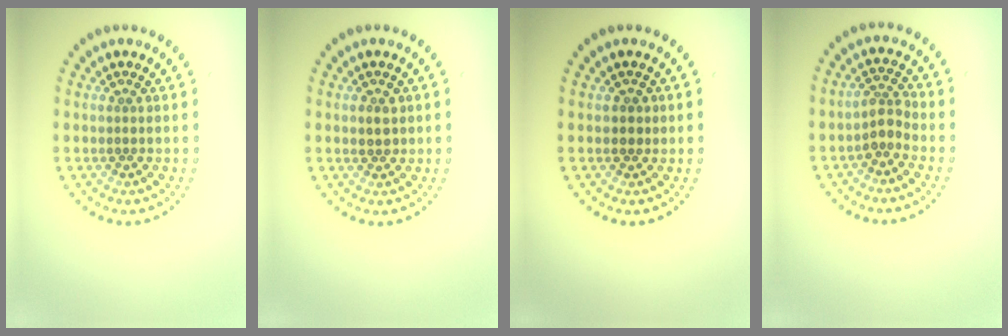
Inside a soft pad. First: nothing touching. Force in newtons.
{"total": 1.3, "press": 1.3, "slide": 0.1}
{"total": 1.1, "press": 0.9, "slide": 0.6}
{"total": 2.1, "press": 1.6, "slide": 1.5}